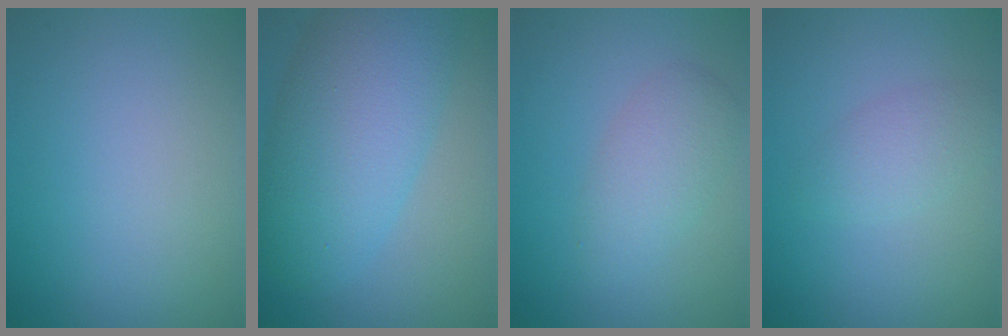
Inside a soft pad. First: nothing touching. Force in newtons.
{"total": 8.6, "press": 8.6, "slide": 0.7}
{"total": 2.9, "press": 2.9, "slide": 0.1}
{"total": 2.0, "press": 2.0, "slide": 0.1}